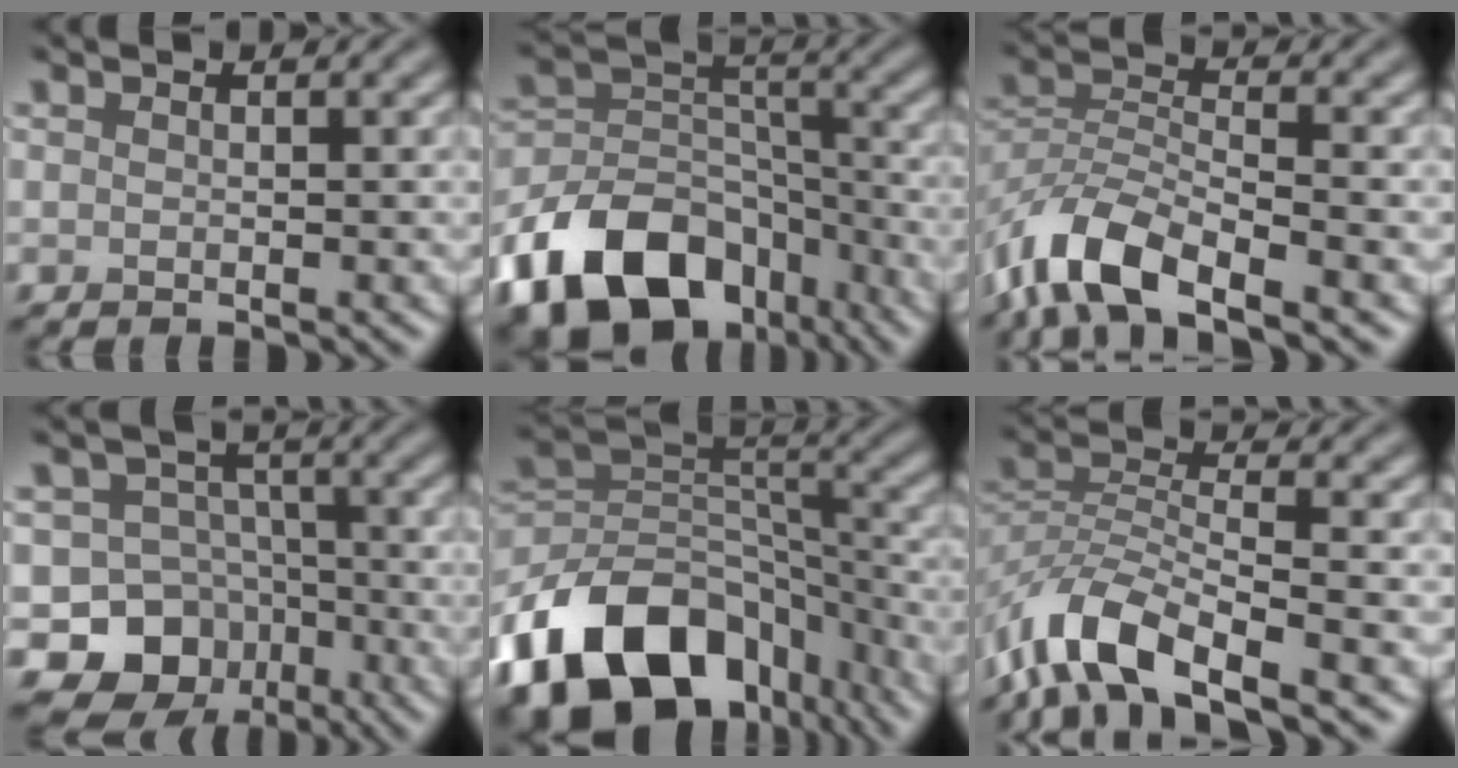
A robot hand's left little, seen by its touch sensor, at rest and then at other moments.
{"total": 14.2, "force": [-8.5, 9.0, 6.9], "torque": [-0.148, 0.002, -0.152]}
{"total": 8.0, "force": [-5.3, 3.2, 5.1], "torque": [-0.095, -0.001, -0.112]}
{"total": 10.1, "force": [-5.1, 8.3, 2.4], "torque": [-0.026, -0.003, -0.099]}
{"total": 15.9, "force": [-9.4, 10.1, 7.9], "torque": [-0.173, 0.004, -0.154]}
{"total": 8.2, "force": [-5.5, 3.0, 5.3], "torque": [-0.095, 0.001, -0.116]}